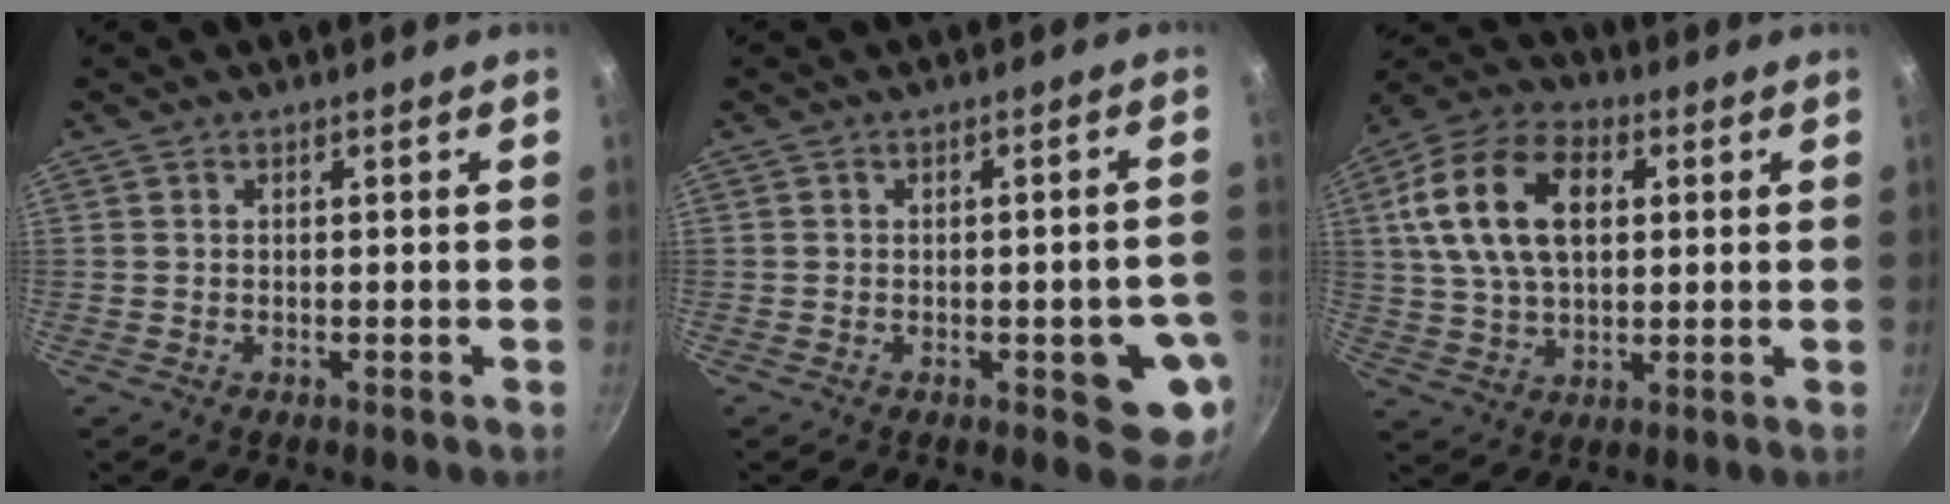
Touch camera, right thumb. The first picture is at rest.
{"total": 8.1, "force": [-2.2, 3.3, 7.1], "torque": [-0.053, 0.004, -0.026]}
{"total": 17.2, "force": [3.9, 10.8, 12.8], "torque": [-0.224, 0.012, 0.061]}